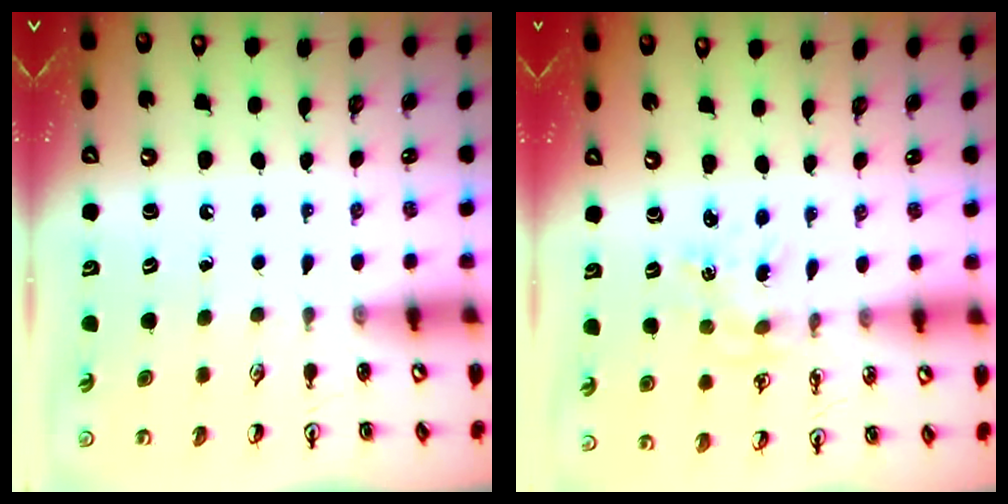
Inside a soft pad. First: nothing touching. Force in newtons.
{"total": 0.7, "press": 0.7, "slide": 0.1}